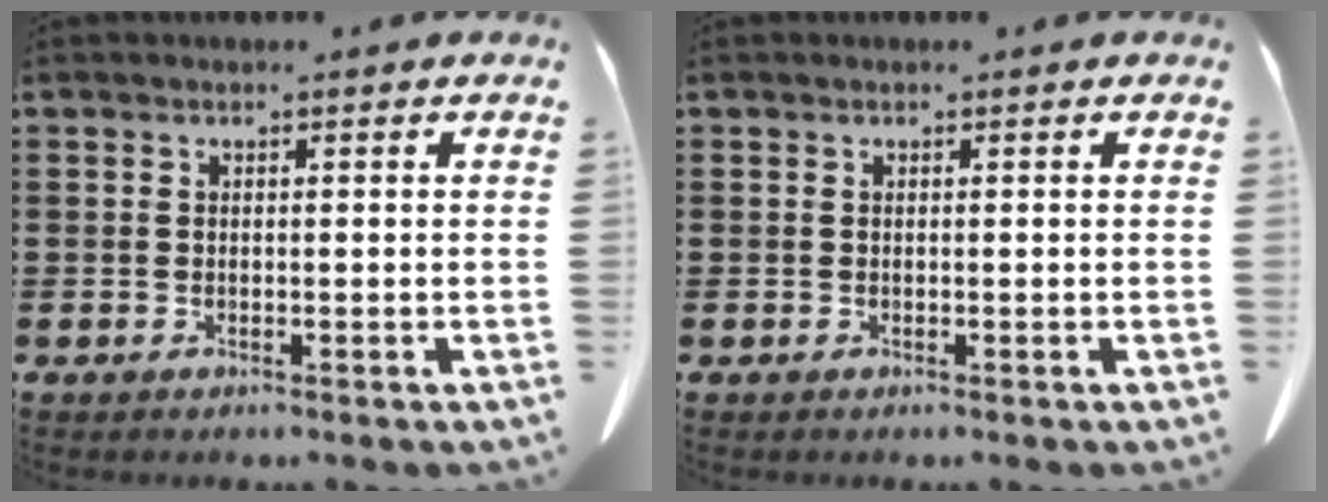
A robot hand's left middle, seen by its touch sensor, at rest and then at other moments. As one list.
[{"total": 0.0}]